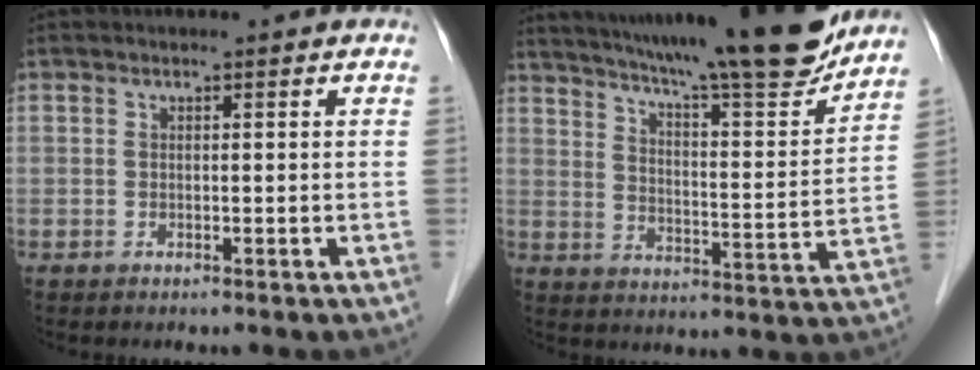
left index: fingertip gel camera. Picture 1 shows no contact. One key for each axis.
{"total": 22.8, "fx": 19.8, "fy": 0.8, "fz": 11.2, "tx": -0.184, "ty": -0.036, "tz": 0.278}